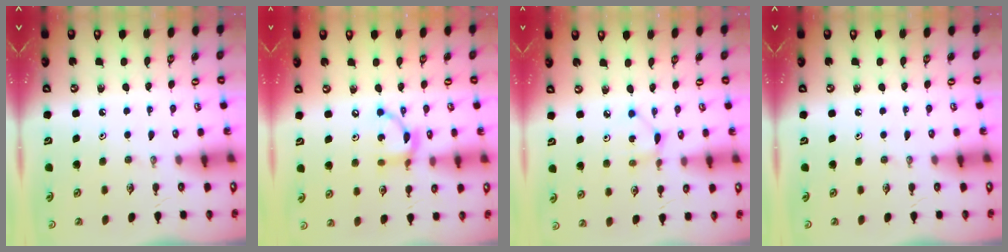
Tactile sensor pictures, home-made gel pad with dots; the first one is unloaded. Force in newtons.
{"total": 9.4, "press": 9.4, "slide": 0.3}
{"total": 2.8, "press": 2.7, "slide": 0.3}
{"total": 0.0}